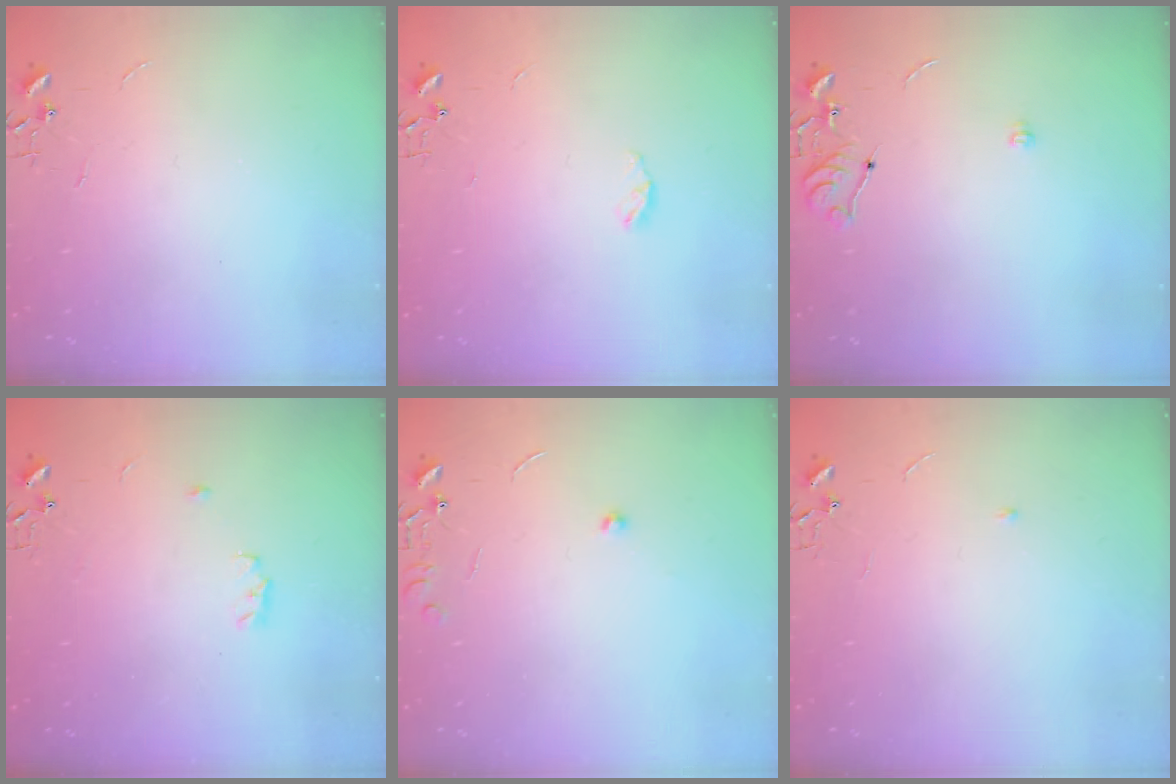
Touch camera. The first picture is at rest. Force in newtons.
{"total": 3.9, "press": 3.8, "slide": 0.6}
{"total": 7.1, "press": 7.1, "slide": 0.8}
{"total": 4.2, "press": 4.1, "slide": 0.9}
{"total": 7.6, "press": 7.5, "slide": 0.7}
{"total": 3.4, "press": 3.4, "slide": 0.7}